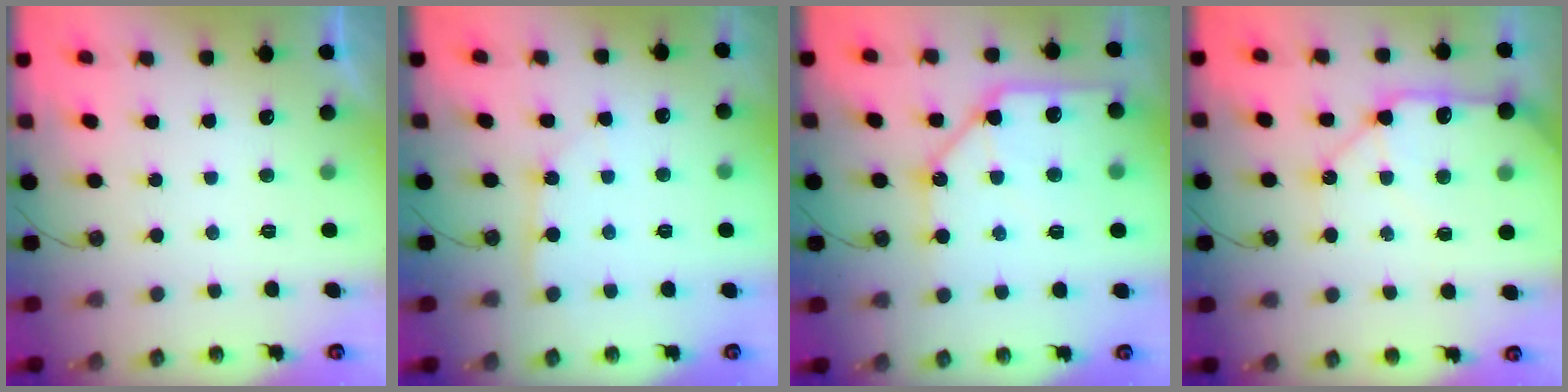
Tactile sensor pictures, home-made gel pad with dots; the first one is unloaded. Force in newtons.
{"total": 3.8, "press": 3.8, "slide": 0.3}
{"total": 13.6, "press": 13.5, "slide": 1.8}
{"total": 14.5, "press": 14.4, "slide": 2.1}